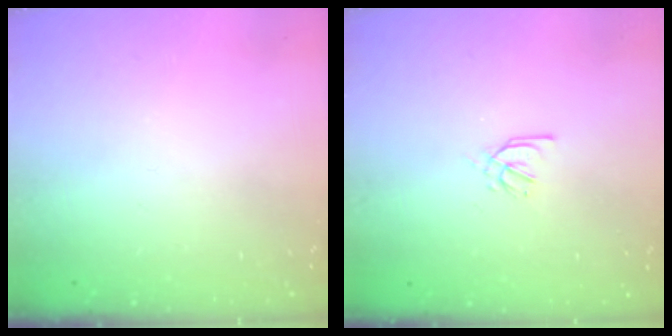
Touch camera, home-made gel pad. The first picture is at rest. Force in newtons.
{"total": 2.6, "press": 2.5, "slide": 0.7}